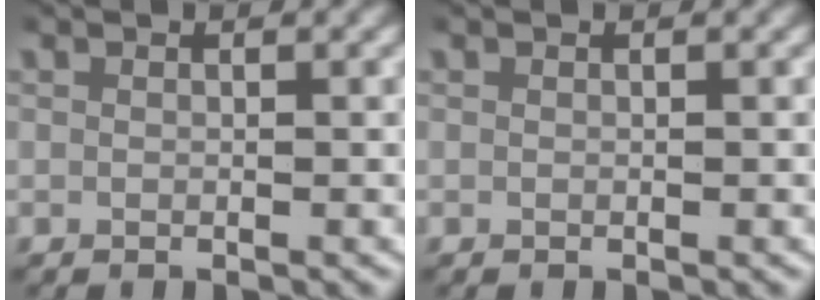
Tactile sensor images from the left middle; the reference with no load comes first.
{"total": 0.0}